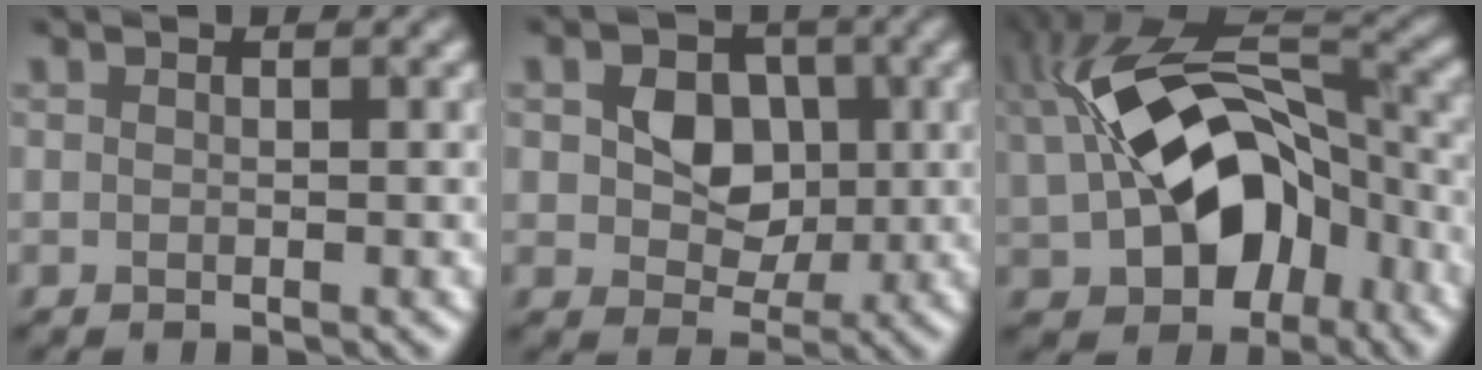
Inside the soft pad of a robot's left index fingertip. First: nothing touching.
{"total": 4.1, "force": [0.2, 3.4, 2.2], "torque": [-0.048, -0.008, -0.002]}
{"total": 13.3, "force": [-1.5, 8.6, 10.0], "torque": [-0.171, -0.012, -0.013]}